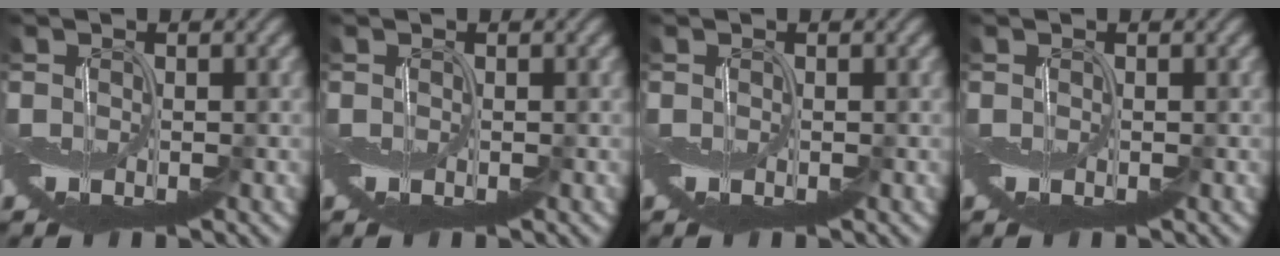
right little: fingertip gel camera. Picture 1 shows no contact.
{"total": 0.0}
{"total": 0.0}
{"total": 0.0}